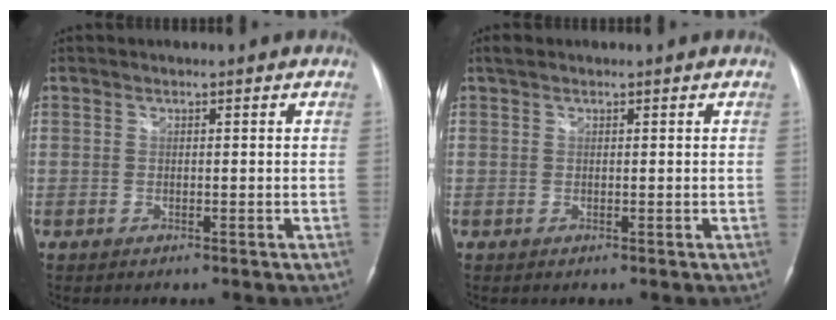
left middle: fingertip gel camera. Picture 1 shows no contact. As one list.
[{"total": 1.2, "force": [0.9, 0.5, 0.5], "torque": [-0.012, 0.017, 0.016]}]